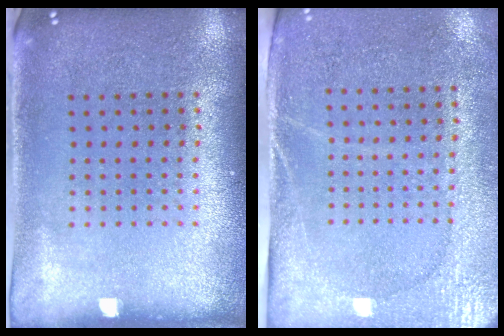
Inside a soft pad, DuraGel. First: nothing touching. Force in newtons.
{"total": 2.7, "press": 2.3, "slide": 1.4}